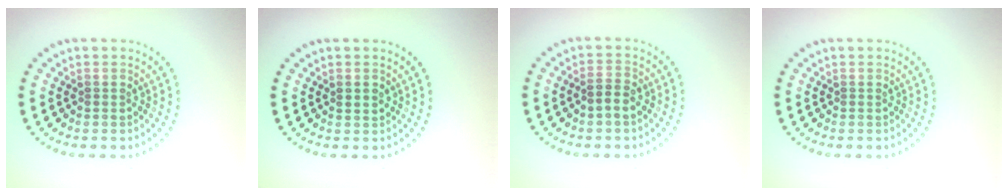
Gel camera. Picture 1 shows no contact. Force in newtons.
{"total": 1.4, "press": 1.4, "slide": 0.0}
{"total": 2.0, "press": 1.9, "slide": 0.4}
{"total": 0.0}